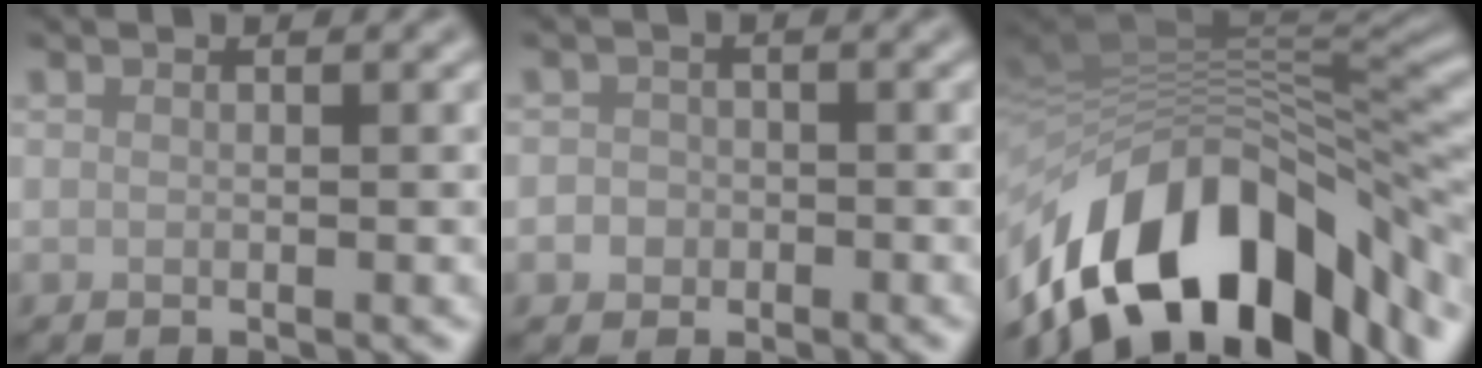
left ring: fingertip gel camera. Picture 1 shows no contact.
{"total": 1.9, "force": [-0.6, 1.7, 0.4], "torque": [0.014, 0.004, -0.020]}
{"total": 14.7, "force": [-6.1, 7.7, 10.9], "torque": [-0.184, 0.008, -0.100]}